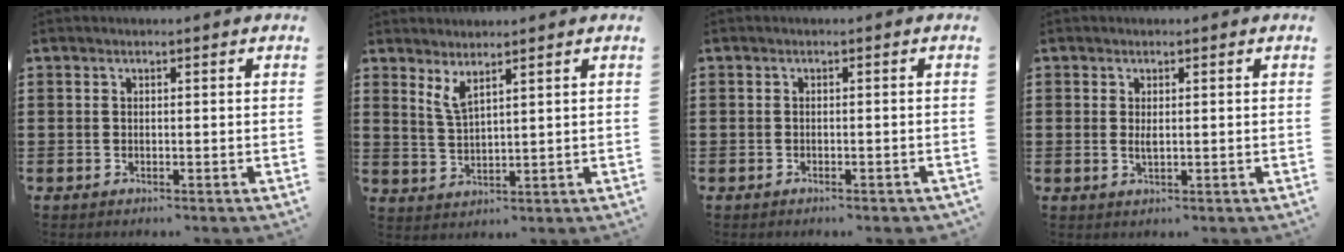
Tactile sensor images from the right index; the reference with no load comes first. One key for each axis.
{"total": 3.0, "fx": 2.3, "fy": 0.5, "fz": 1.8, "tx": -0.041, "ty": 0.003, "tz": 0.042}
{"total": 0.8, "fx": -0.8, "fy": 0.2, "fz": 0.2, "tx": -0.009, "ty": -0.002, "tz": -0.015}
{"total": 1.4, "fx": 0.4, "fy": 0.4, "fz": 1.3, "tx": -0.025, "ty": 0.002, "tz": 0.006}